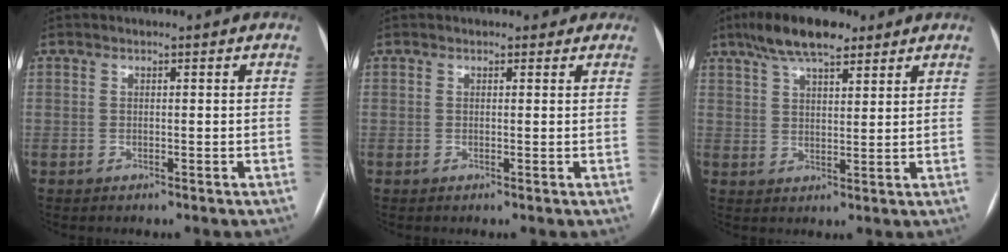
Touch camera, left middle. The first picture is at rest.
{"total": 1.9, "force": [1.5, 1.1, 0.4], "torque": [0.001, 0.008, 0.012]}
{"total": 9.9, "force": [7.1, 3.0, 6.2], "torque": [-0.115, 0.020, 0.121]}